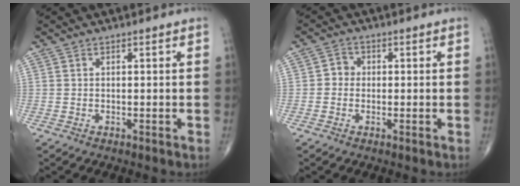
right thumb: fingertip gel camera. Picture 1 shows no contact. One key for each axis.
{"total": 2.4, "fx": -0.3, "fy": 2.2, "fz": 0.9, "tx": 0.002, "ty": 0.008, "tz": -0.012}